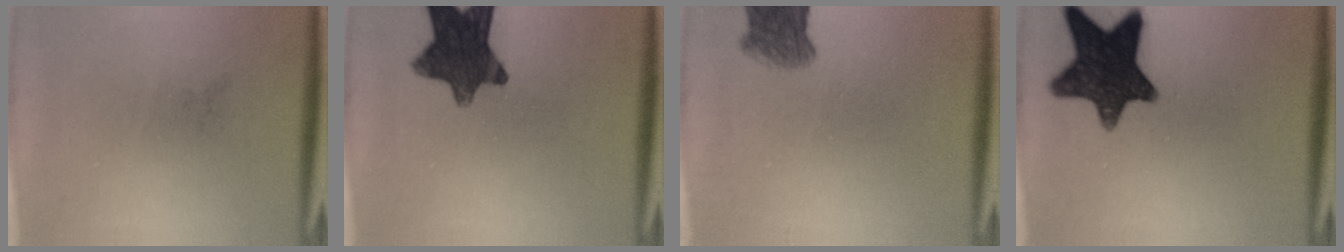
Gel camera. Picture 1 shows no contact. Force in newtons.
{"total": 11.5}
{"total": 4.5}
{"total": 14.6}